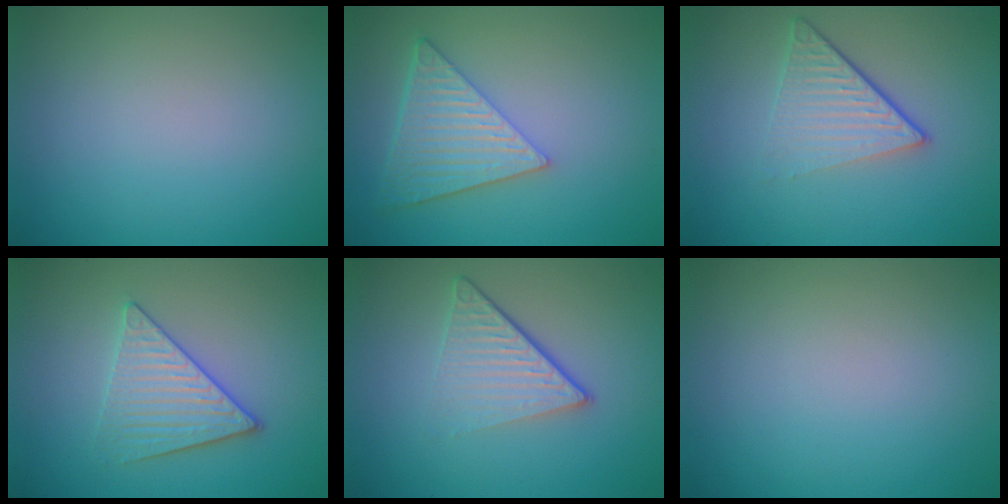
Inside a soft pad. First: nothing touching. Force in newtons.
{"total": 6.1, "press": 4.6, "slide": 4.0}
{"total": 4.7, "press": 2.9, "slide": 3.7}
{"total": 3.6, "press": 3.4, "slide": 1.3}
{"total": 4.9, "press": 2.9, "slide": 3.9}
{"total": 0.0}